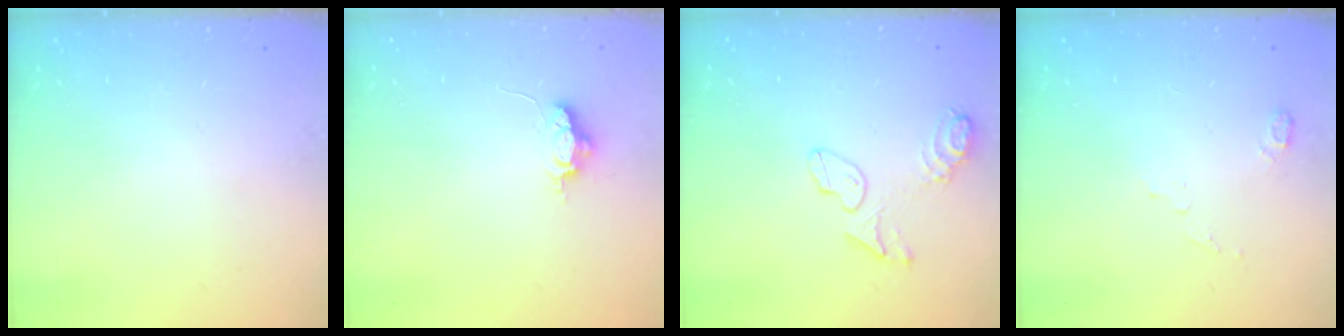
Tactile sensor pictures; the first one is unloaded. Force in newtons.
{"total": 5.3, "press": 5.3, "slide": 0.4}
{"total": 10.5, "press": 9.0, "slide": 5.6}
{"total": 4.7, "press": 4.7, "slide": 0.5}